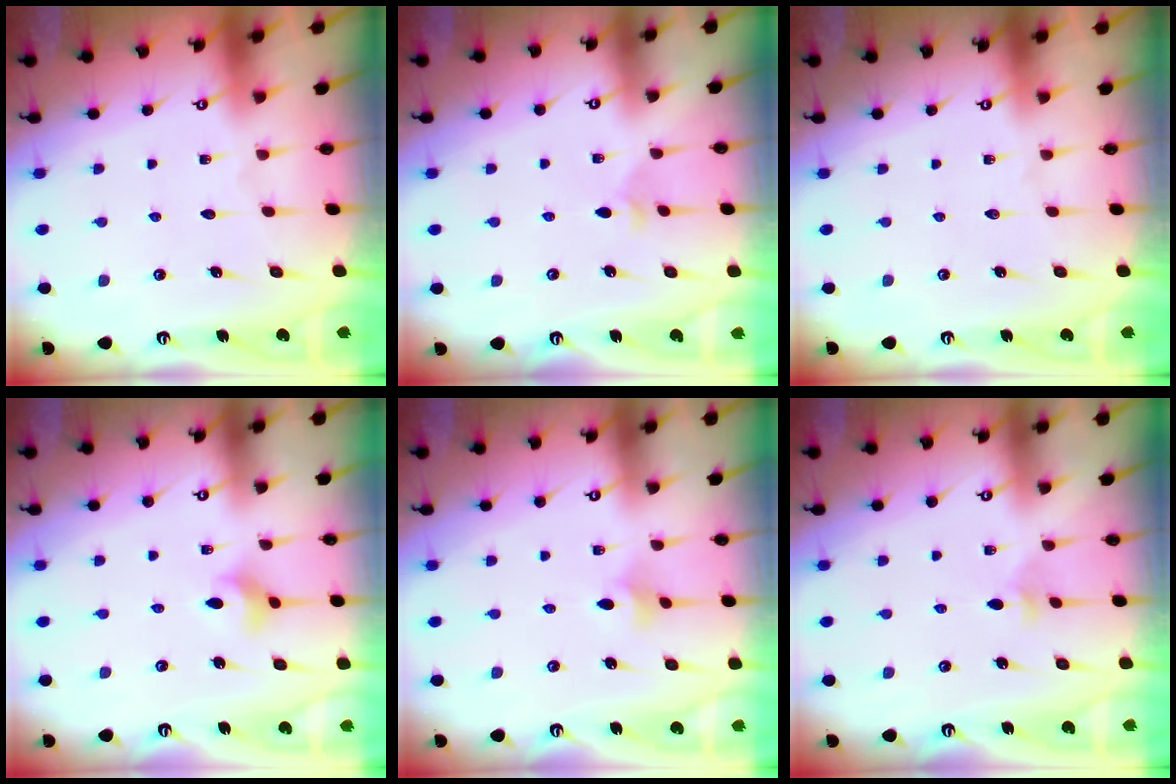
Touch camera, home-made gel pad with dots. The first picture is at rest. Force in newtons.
{"total": 2.5, "press": 2.5, "slide": 0.6}
{"total": 0.0}
{"total": 3.9, "press": 3.9, "slide": 0.3}
{"total": 2.9, "press": 2.8, "slide": 0.6}
{"total": 3.1, "press": 3.0, "slide": 0.7}